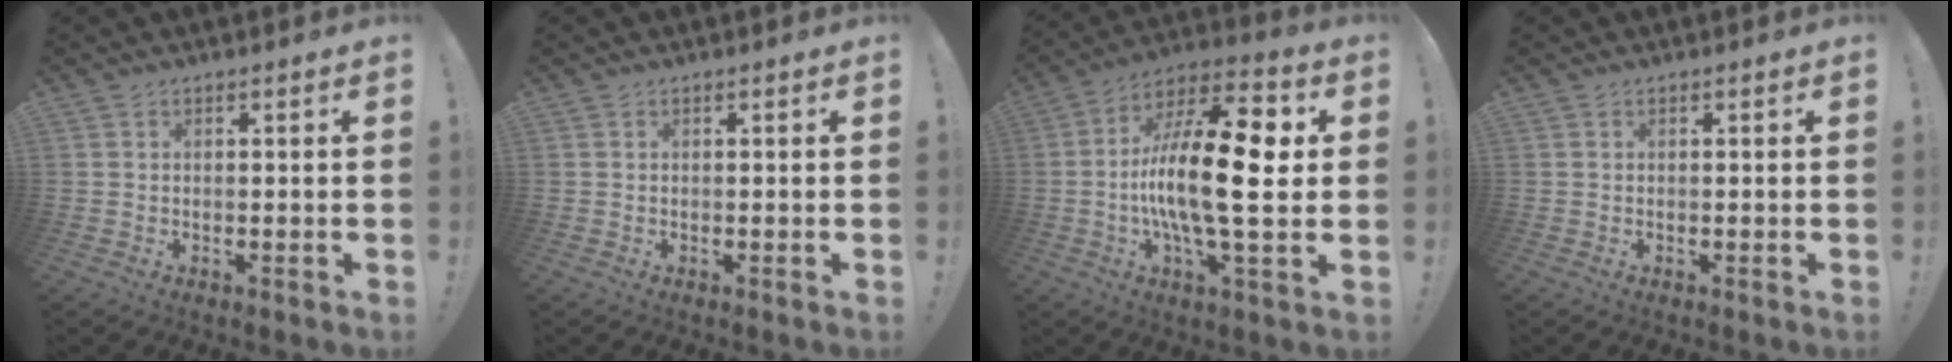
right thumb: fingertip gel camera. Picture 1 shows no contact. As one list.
[{"total": 0.0}, {"total": 22.1, "force": [-0.9, 6.5, 21.1], "torque": [-0.394, -0.002, -0.021]}, {"total": 0.0}]